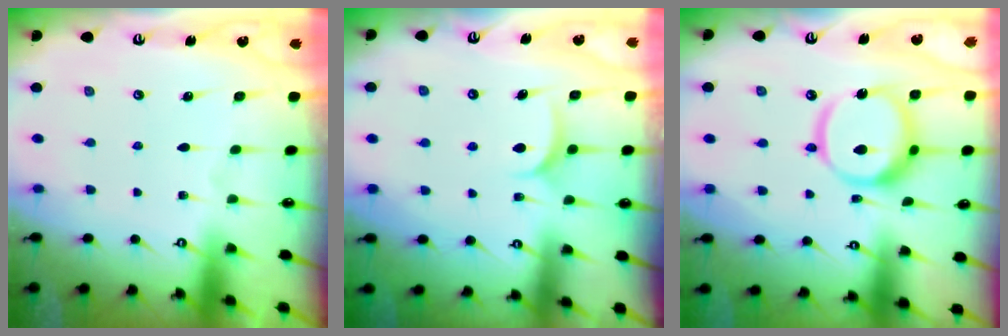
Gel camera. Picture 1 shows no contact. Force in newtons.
{"total": 5.5, "press": 5.5, "slide": 0.3}
{"total": 15.4, "press": 15.3, "slide": 1.9}